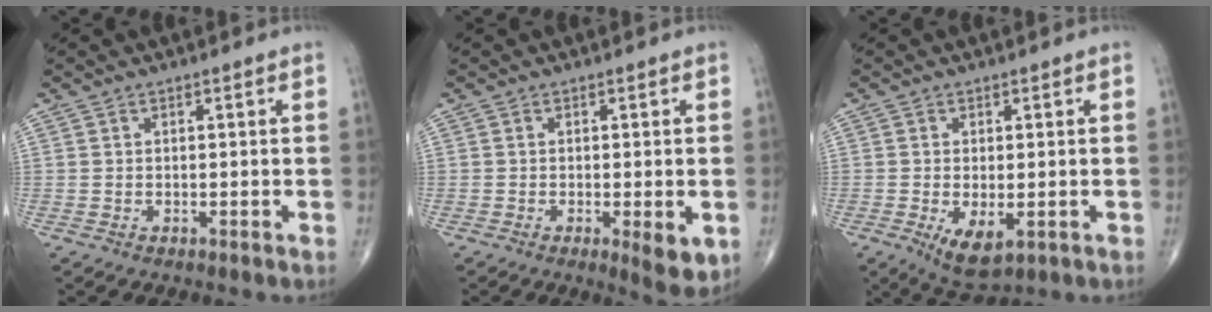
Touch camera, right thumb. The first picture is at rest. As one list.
[{"total": 5.4, "force": [-1.4, 1.5, 5.0], "torque": [-0.067, -0.015, -0.019]}, {"total": 5.9, "force": [-1.6, 2.7, 5.0], "torque": [-0.086, -0.016, -0.017]}]